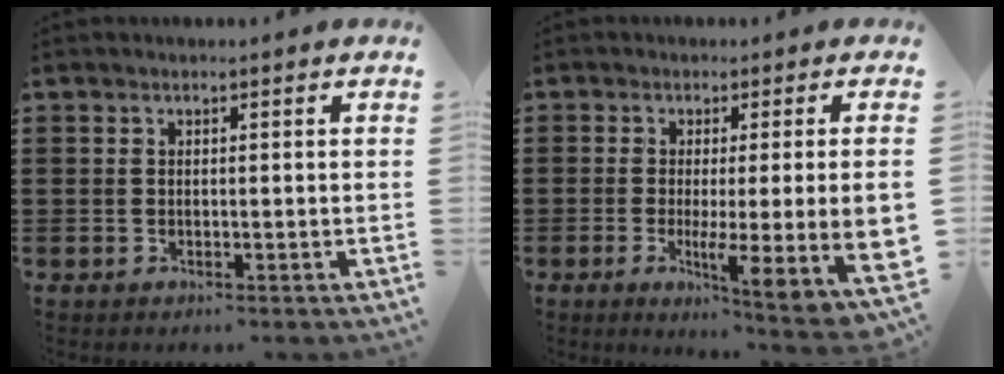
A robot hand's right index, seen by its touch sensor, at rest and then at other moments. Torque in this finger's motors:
{"motor_torque": [0.66, 0.34, 0.13, 0.00]}